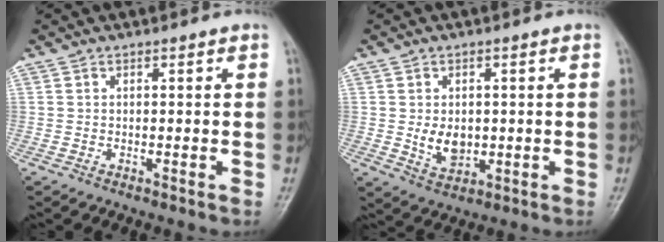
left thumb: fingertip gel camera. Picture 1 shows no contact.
{"total": 5.4, "force": [0.1, 4.0, 3.7], "torque": [-0.043, -0.008, 0.012]}